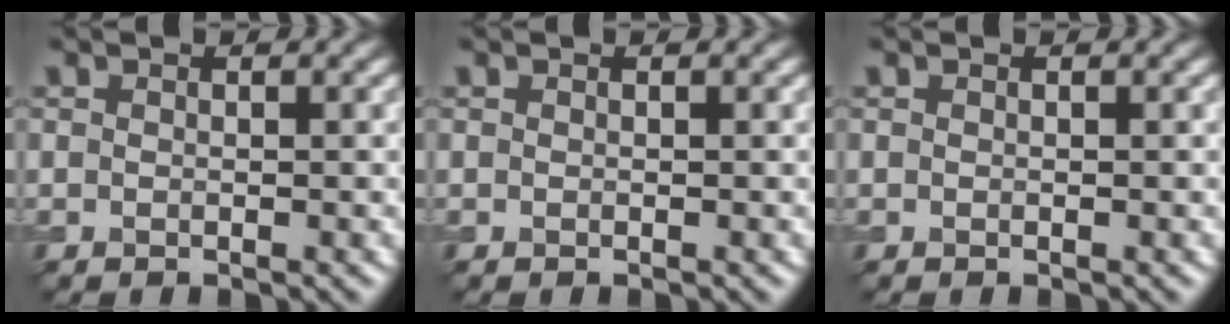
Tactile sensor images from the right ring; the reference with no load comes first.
{"total": 0.0}
{"total": 0.0}